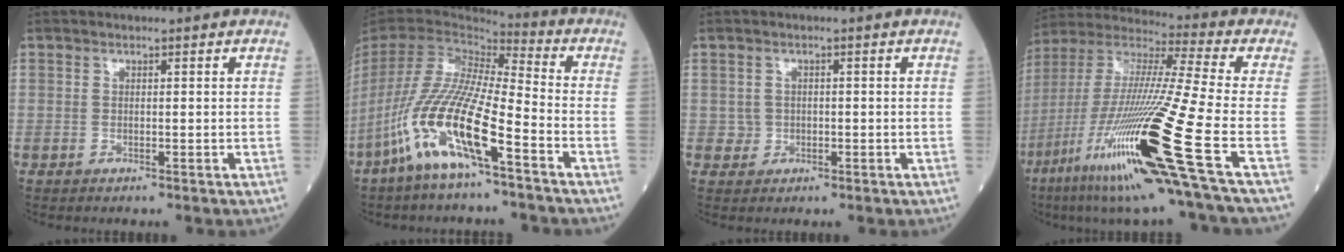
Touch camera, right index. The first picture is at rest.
{"total": 16.6, "force": [-8.2, 2.0, 14.3], "torque": [-0.311, -0.027, -0.161]}
{"total": 1.5, "force": [-0.2, 1.5, 0.1], "torque": [0.002, 0.005, -0.003]}
{"total": 25.7, "force": [-10.2, -0.3, 23.6], "torque": [-0.463, -0.051, -0.190]}